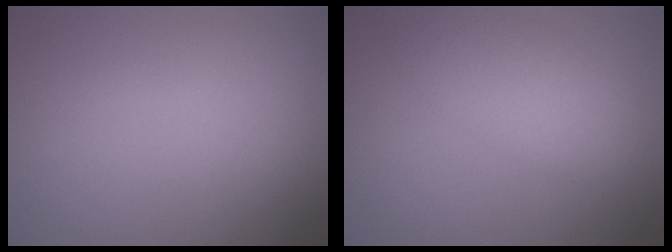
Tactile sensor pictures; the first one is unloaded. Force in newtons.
{"total": 4.7, "press": 4.7, "slide": 0.4}